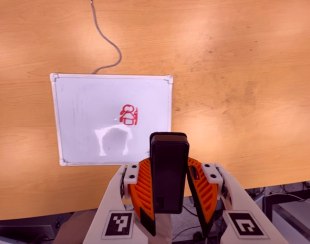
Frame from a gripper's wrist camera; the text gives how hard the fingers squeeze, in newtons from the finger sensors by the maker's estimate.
{"total": 6.2, "left": 4.8, "right": 7.6}